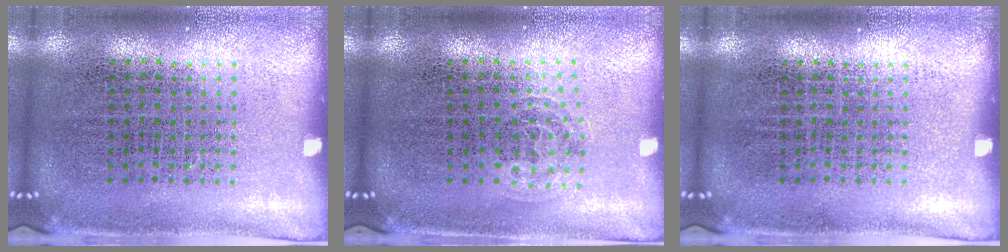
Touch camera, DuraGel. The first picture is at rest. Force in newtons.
{"total": 1.0, "press": 0.6, "slide": 0.8}
{"total": 0.0}